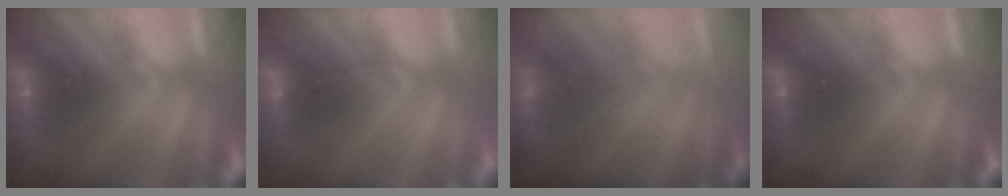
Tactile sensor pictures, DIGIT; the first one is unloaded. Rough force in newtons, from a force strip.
{"total": 1.7}
{"total": 3.6}
{"total": 0.0}